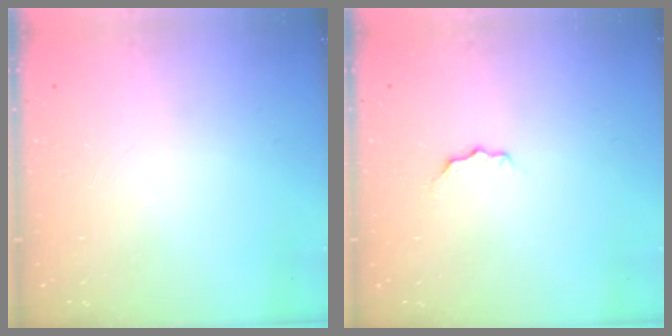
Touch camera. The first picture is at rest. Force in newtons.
{"total": 3.2, "press": 3.2, "slide": 0.4}